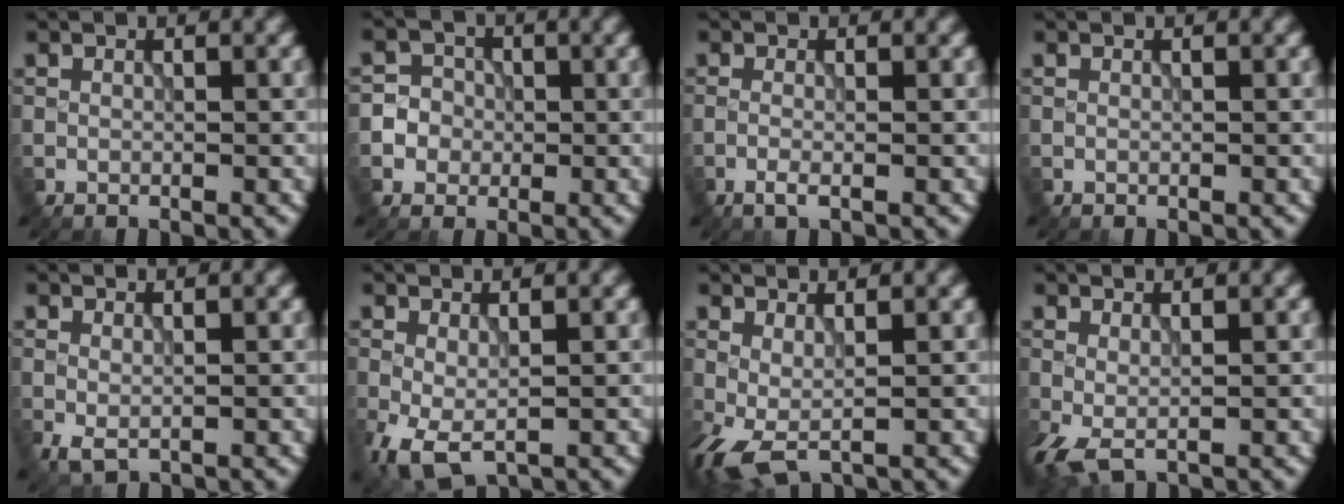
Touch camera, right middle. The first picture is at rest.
{"total": 5.5, "force": [-1.3, 5.2, 1.0], "torque": [-0.003, 0.014, -0.047]}
{"total": 1.2, "force": [-0.5, 0.2, 1.0], "torque": [-0.019, -0.002, -0.014]}
{"total": 0.0}
{"total": 1.2, "force": [-0.1, 0.6, 1.0], "torque": [-0.024, -0.005, 0.001]}
{"total": 4.0, "force": [-1.3, 2.0, 3.2], "torque": [-0.081, -0.010, -0.022]}
{"total": 3.0, "force": [-0.1, 1.2, 2.8], "torque": [-0.066, -0.005, -0.004]}
{"total": 2.2, "force": [0.0, 0.8, 2.1], "torque": [-0.051, -0.004, -0.003]}